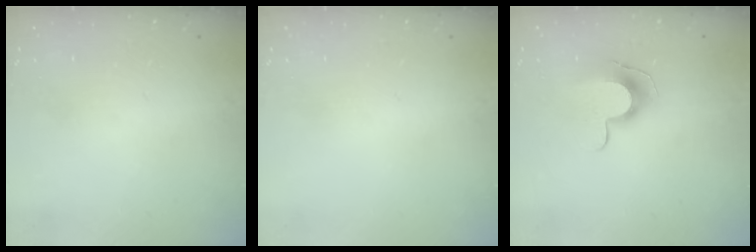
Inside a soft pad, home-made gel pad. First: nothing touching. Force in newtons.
{"total": 0.0}
{"total": 9.6, "press": 9.6, "slide": 0.1}